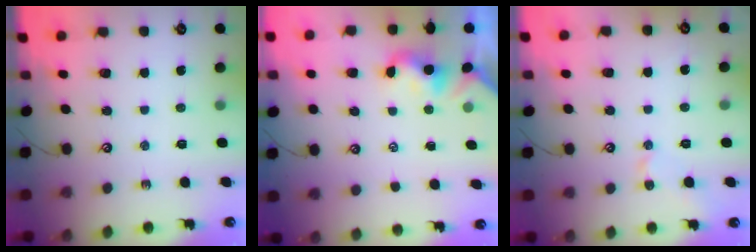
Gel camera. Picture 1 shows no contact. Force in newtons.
{"total": 2.1, "press": 2.0, "slide": 0.5}
{"total": 2.8, "press": 2.7, "slide": 0.6}